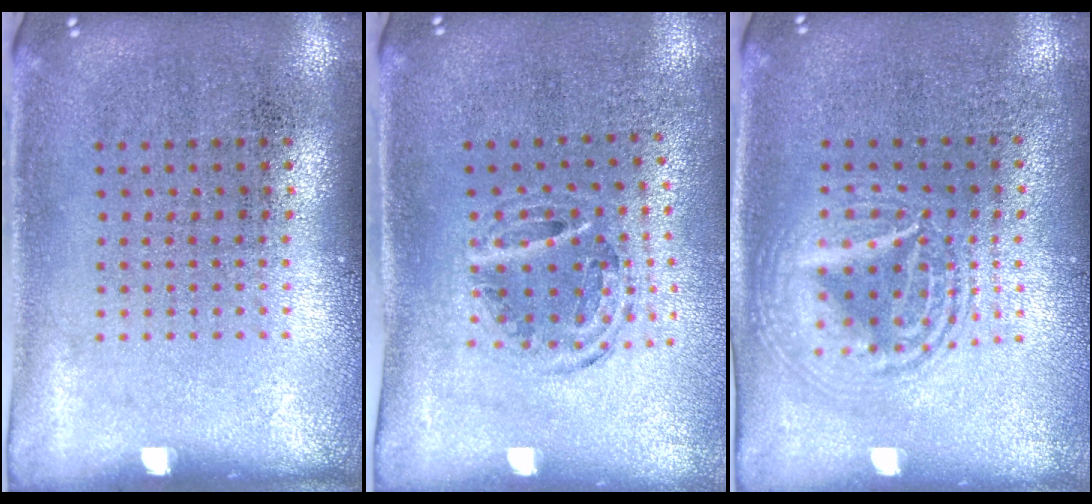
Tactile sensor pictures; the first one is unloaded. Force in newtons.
{"total": 0.9, "press": 0.9, "slide": 0.1}
{"total": 2.6, "press": 2.5, "slide": 0.3}